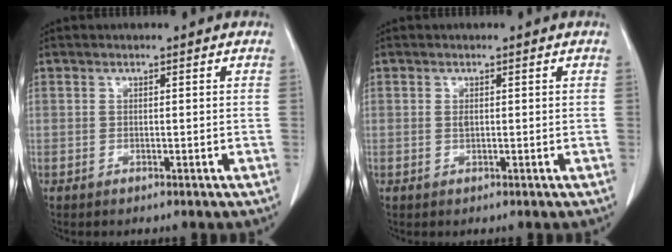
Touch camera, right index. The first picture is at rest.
{"total": 0.6, "force": [0.1, 0.3, 0.6], "torque": [-0.012, -0.001, 0.001]}